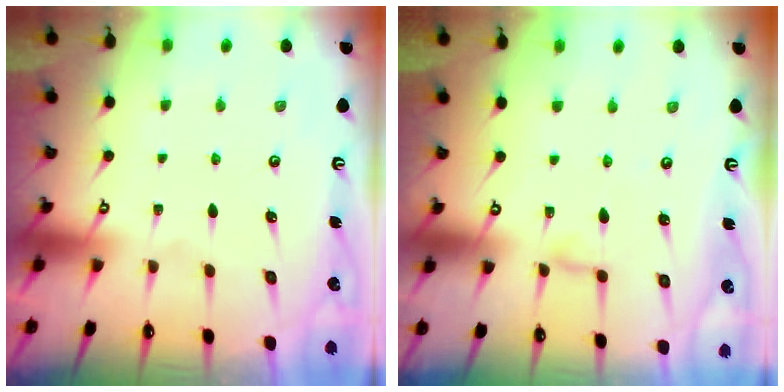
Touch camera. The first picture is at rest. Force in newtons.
{"total": 3.6, "press": 3.6, "slide": 0.4}